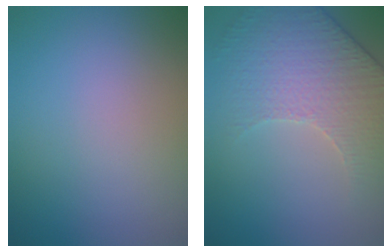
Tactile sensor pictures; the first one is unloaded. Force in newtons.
{"total": 4.3, "press": 4.0, "slide": 1.5}